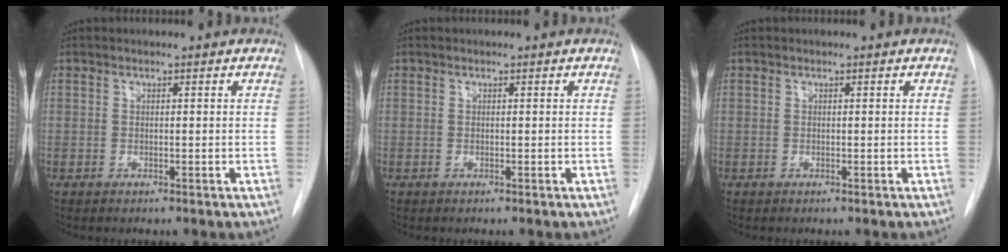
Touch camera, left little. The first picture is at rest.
{"total": 0.0}
{"total": 0.0}